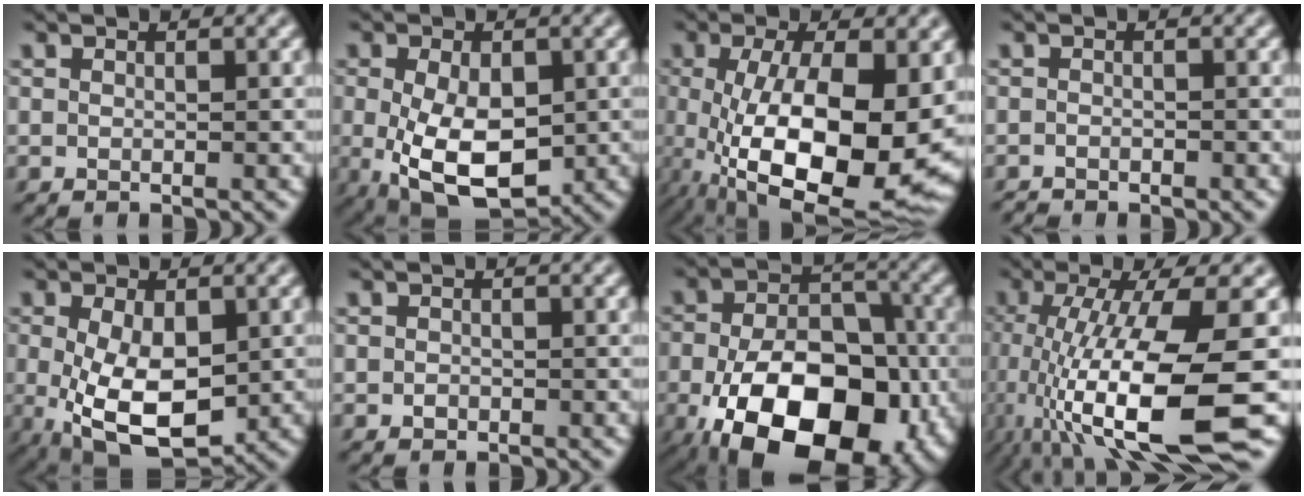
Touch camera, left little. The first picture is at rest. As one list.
[{"total": 8.2, "force": [-1.5, 4.7, 6.6], "torque": [-0.134, -0.015, -0.020]}, {"total": 13.4, "force": [-2.3, 5.0, 12.3], "torque": [-0.210, -0.028, -0.029]}, {"total": 0.9, "force": [-0.9, 0.2, 0.1], "torque": [-0.003, 0.000, -0.017]}, {"total": 8.5, "force": [-1.2, 4.6, 7.0], "torque": [-0.148, -0.017, -0.011]}, {"total": 0.6, "force": [-0.3, 0.5, 0.2], "torque": [-0.004, -0.003, -0.008]}, {"total": 16.9, "force": [-6.6, 10.3, 11.6], "torque": [-0.165, -0.029, -0.097]}, {"total": 13.0, "force": [-4.3, 2.8, 11.9], "torque": [-0.215, -0.019, -0.070]}]